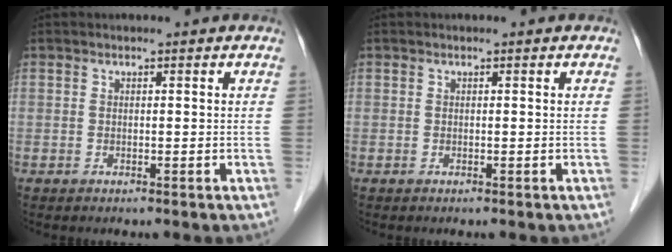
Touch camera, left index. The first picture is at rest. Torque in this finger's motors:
{"motor_torque": [0.01, 0.01, 0.00, 0.00]}